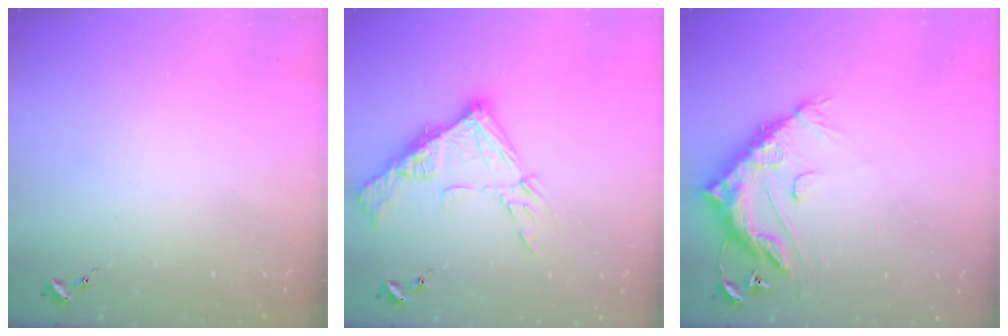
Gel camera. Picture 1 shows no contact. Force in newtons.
{"total": 14.5, "press": 14.4, "slide": 1.6}
{"total": 15.2, "press": 15.2, "slide": 1.0}